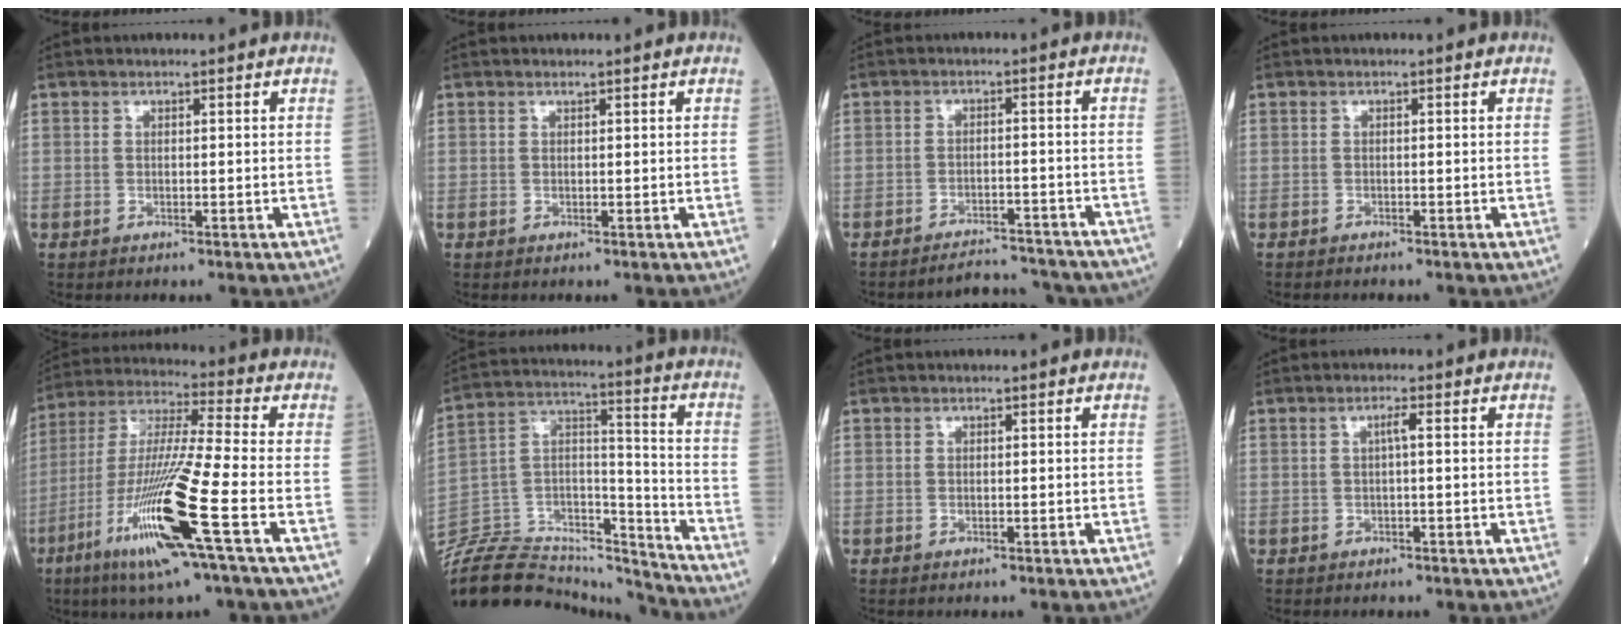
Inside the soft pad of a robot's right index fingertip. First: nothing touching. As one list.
[{"total": 0.0}, {"total": 10.8, "force": [-10.4, 2.4, 1.7], "torque": [-0.017, 0.013, -0.133]}, {"total": 2.0, "force": [-1.6, 0.8, 0.8], "torque": [-0.022, -0.005, -0.020]}, {"total": 19.6, "force": [-8.1, 0.0, 17.8], "torque": [-0.391, -0.043, -0.160]}, {"total": 26.0, "force": [-24.3, 5.0, 7.9], "torque": [-0.189, 0.018, -0.403]}, {"total": 0.0}, {"total": 1.8, "force": [0.1, 0.4, 1.8], "torque": [-0.039, 0.002, 0.002]}]